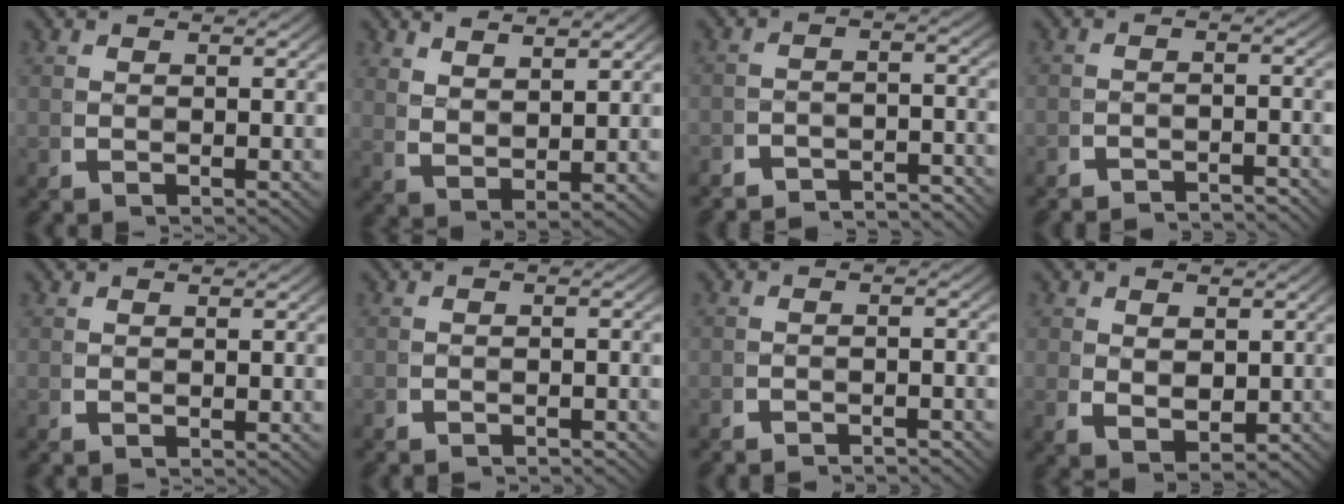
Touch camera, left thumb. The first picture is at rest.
{"total": 3.5, "force": [2.4, 1.5, 2.1], "torque": [-0.039, -0.008, 0.051]}
{"total": 5.8, "force": [-5.6, 1.1, 1.0], "torque": [0.005, -0.013, -0.097]}
{"total": 3.7, "force": [-3.6, 0.4, 0.2], "torque": [0.008, -0.007, -0.068]}
{"total": 0.0}
{"total": 1.7, "force": [-1.7, 0.2, 0.1], "torque": [0.002, 0.002, -0.035]}
{"total": 2.6, "force": [-2.6, 0.3, 0.1], "torque": [0.004, -0.003, -0.049]}
{"total": 3.5, "force": [-0.2, 2.6, 2.2], "torque": [-0.040, -0.023, 0.012]}